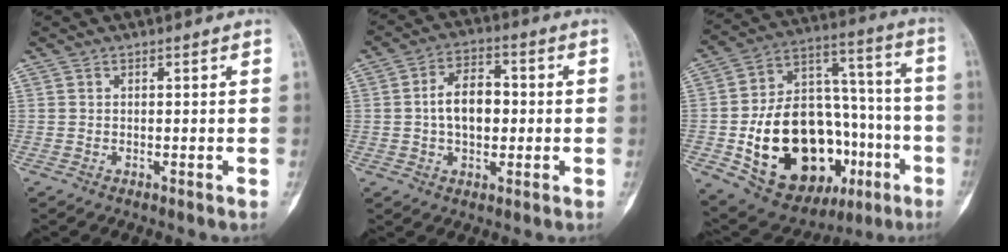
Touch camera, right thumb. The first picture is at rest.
{"total": 8.9, "force": [-0.1, 5.6, 7.0], "torque": [-0.096, 0.019, -0.008]}
{"total": 30.1, "force": [-9.1, 18.1, 22.2], "torque": [-0.356, 0.044, -0.124]}